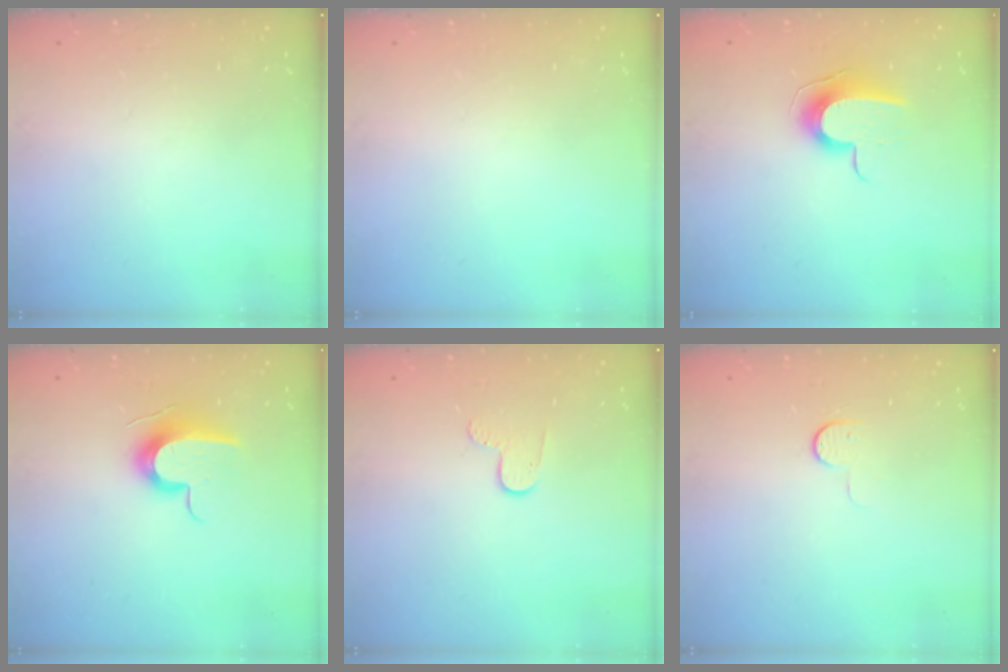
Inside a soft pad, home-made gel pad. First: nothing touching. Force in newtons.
{"total": 0.0}
{"total": 9.0, "press": 9.0, "slide": 0.5}
{"total": 10.6, "press": 10.5, "slide": 1.3}
{"total": 6.0, "press": 6.0, "slide": 0.5}
{"total": 4.9, "press": 4.9, "slide": 0.5}